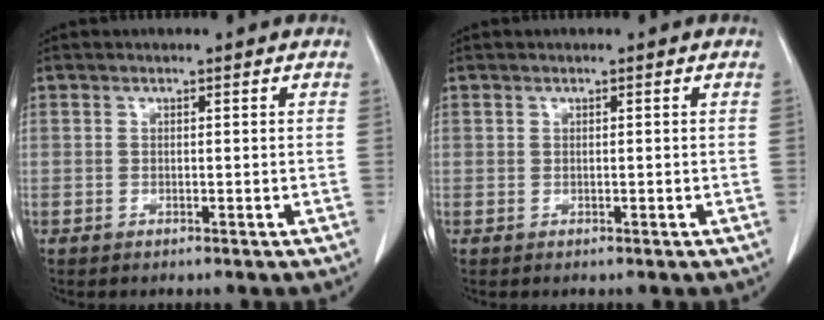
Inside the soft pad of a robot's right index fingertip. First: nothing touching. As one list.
[{"total": 0.0}]